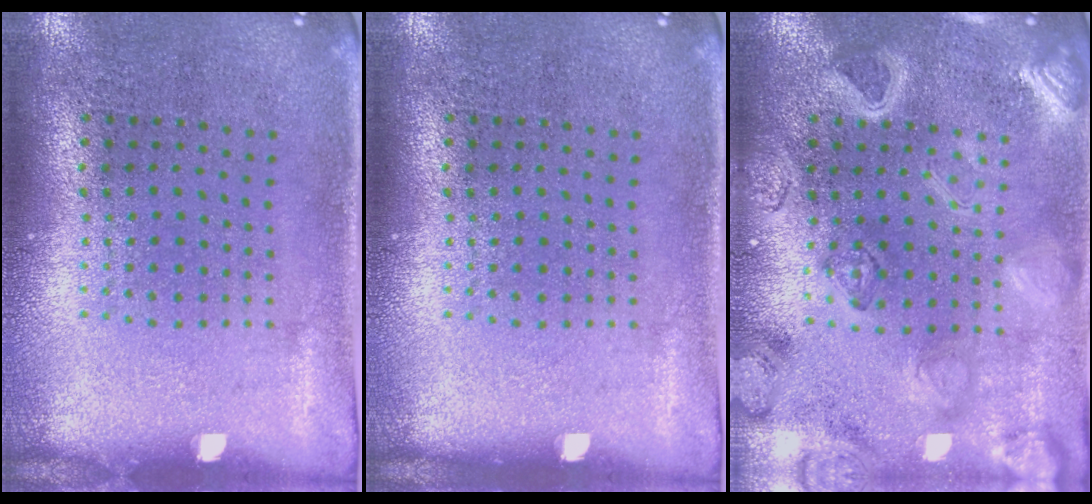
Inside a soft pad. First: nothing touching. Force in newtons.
{"total": 0.0}
{"total": 3.1, "press": 3.0, "slide": 0.7}